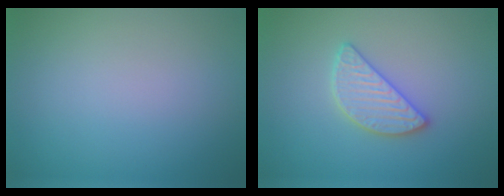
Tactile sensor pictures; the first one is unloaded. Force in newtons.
{"total": 2.9, "press": 2.9, "slide": 0.3}